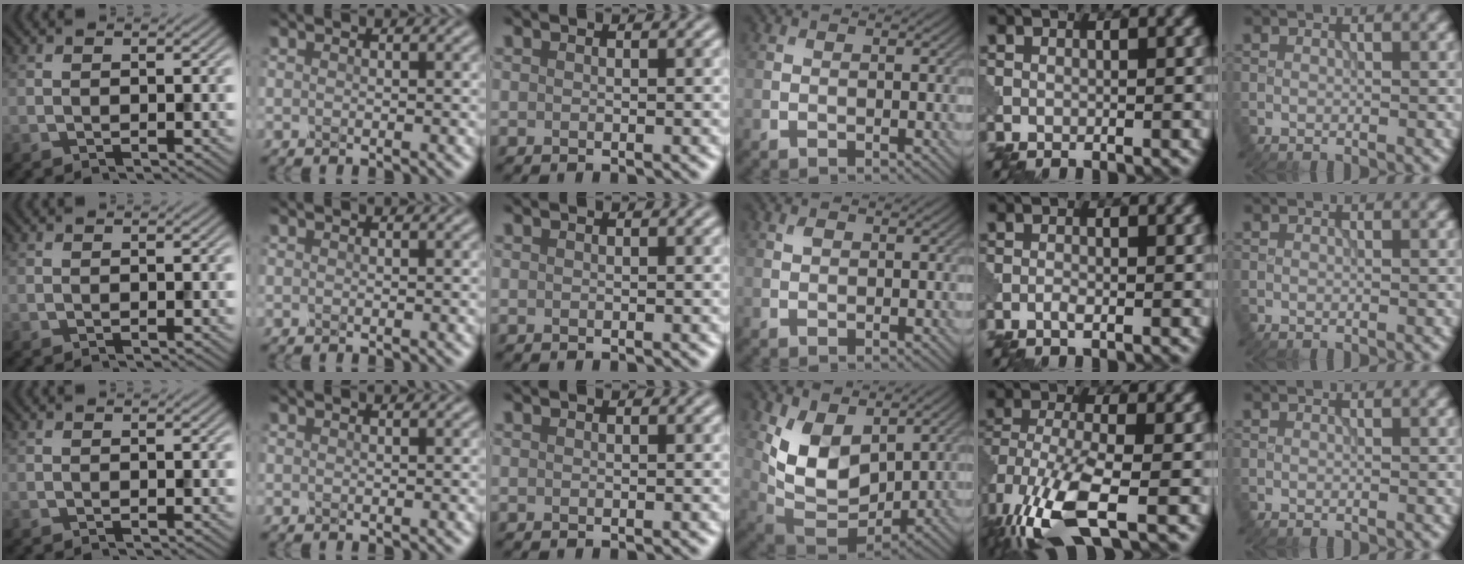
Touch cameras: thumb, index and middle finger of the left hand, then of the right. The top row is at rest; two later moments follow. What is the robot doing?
{"motion": "squeeze", "object": "clothespin"}